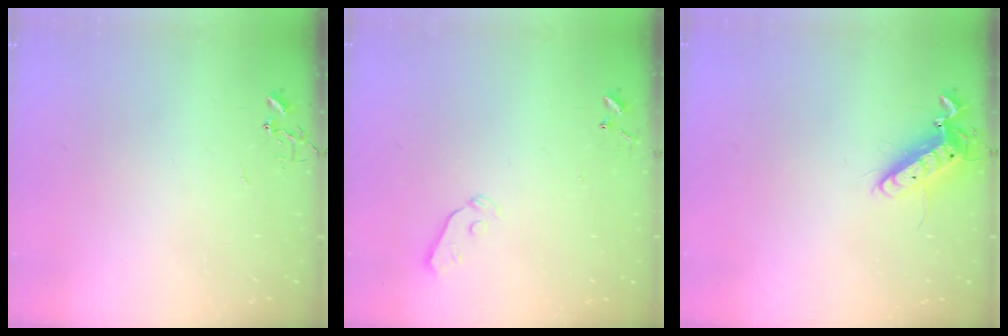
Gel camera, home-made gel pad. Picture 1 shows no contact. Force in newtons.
{"total": 3.3, "press": 3.2, "slide": 0.7}
{"total": 12.0, "press": 11.8, "slide": 2.1}